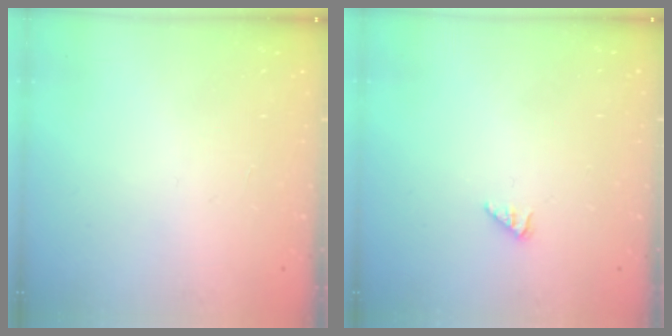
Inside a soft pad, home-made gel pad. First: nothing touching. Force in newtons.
{"total": 0.0}